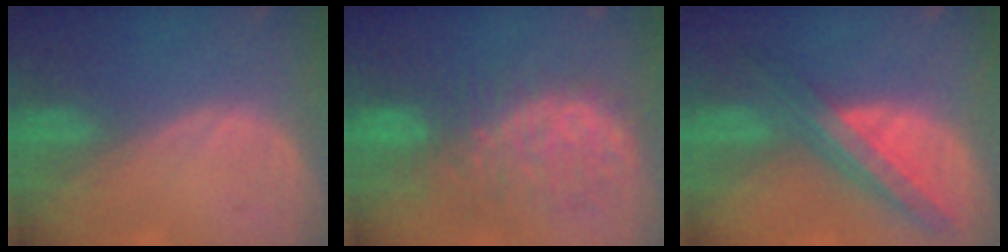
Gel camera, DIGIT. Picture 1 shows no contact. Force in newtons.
{"total": 10.3, "press": 9.4, "slide": 4.3}
{"total": 8.8, "press": 7.6, "slide": 4.4}